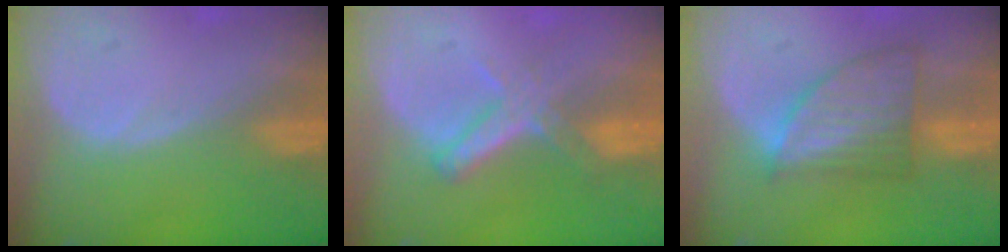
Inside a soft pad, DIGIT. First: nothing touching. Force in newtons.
{"total": 5.5, "press": 4.7, "slide": 2.7}
{"total": 7.2, "press": 6.5, "slide": 3.2}